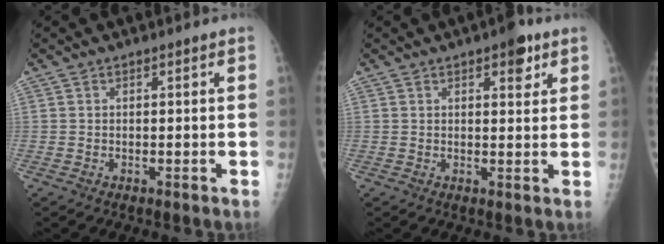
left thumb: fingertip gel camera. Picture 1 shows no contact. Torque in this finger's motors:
{"motor_torque": [0.55, 0.33, 0.42, -0.25, 0.01]}